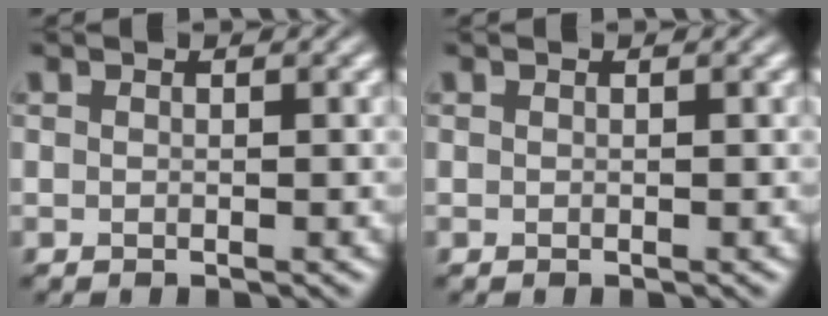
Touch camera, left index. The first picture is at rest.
{"total": 0.0}